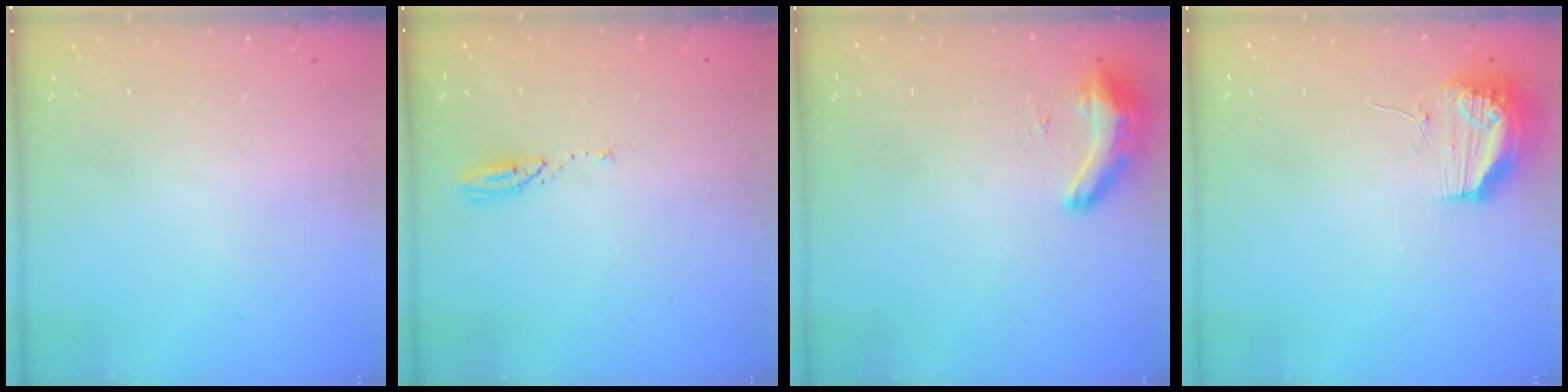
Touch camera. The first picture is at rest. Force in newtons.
{"total": 3.6, "press": 3.6, "slide": 0.3}
{"total": 8.4, "press": 8.3, "slide": 1.3}
{"total": 13.8, "press": 11.9, "slide": 6.9}